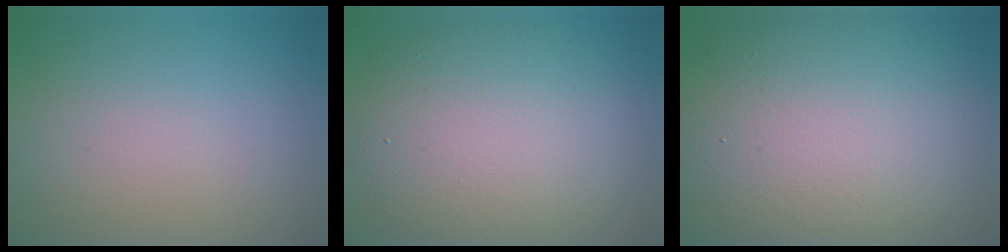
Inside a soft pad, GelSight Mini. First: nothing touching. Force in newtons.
{"total": 9.2, "press": 9.2, "slide": 0.5}
{"total": 14.7, "press": 14.7, "slide": 0.9}